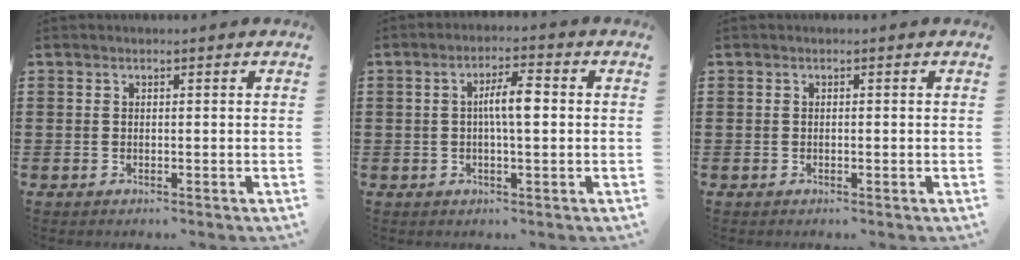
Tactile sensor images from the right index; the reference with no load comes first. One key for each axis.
{"total": 5.1, "fx": 0.2, "fy": 1.2, "fz": 5.0, "tx": -0.092, "ty": 0.006, "tz": 0.001}
{"total": 0.0}